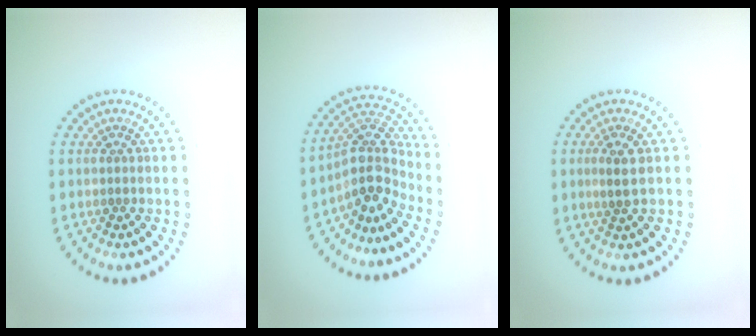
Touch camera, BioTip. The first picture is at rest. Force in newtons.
{"total": 4.0, "press": 3.0, "slide": 2.6}
{"total": 1.9, "press": 1.6, "slide": 1.0}